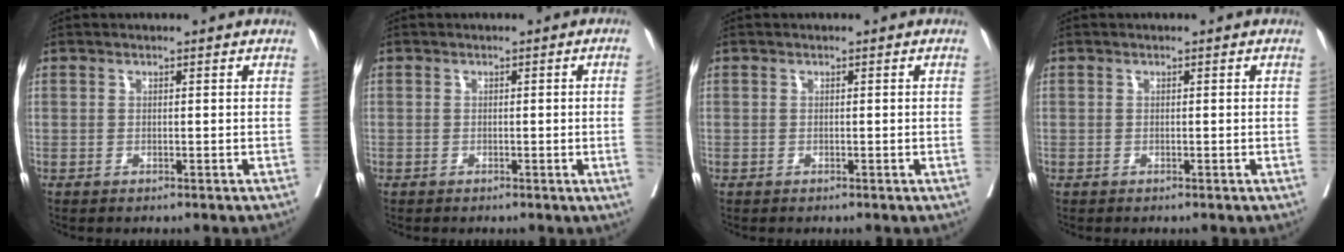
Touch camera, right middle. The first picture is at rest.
{"total": 4.0, "force": [-0.5, -1.5, 3.7], "torque": [-0.047, -0.007, -0.005]}
{"total": 0.9, "force": [-0.1, -0.3, 0.8], "torque": [-0.013, 0.004, -0.001]}
{"total": 0.6, "force": [-0.1, -0.2, 0.5], "torque": [-0.009, 0.004, -0.001]}